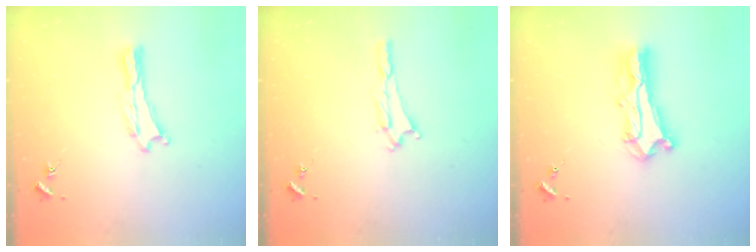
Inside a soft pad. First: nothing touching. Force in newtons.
{"total": 1.3, "press": 1.3, "slide": 0.2}
{"total": 8.3, "press": 8.3, "slide": 0.7}